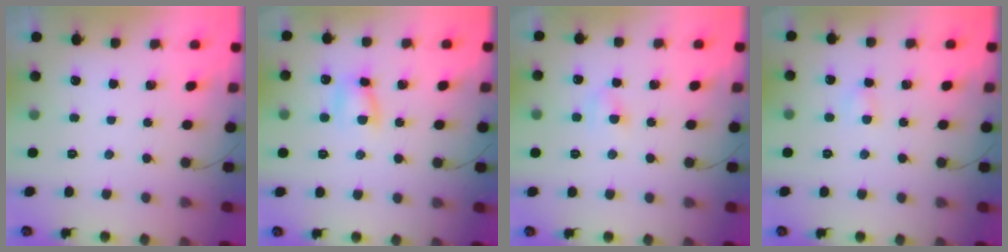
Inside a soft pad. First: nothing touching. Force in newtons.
{"total": 6.2, "press": 6.2, "slide": 0.6}
{"total": 4.2, "press": 4.0, "slide": 1.3}
{"total": 2.9, "press": 2.8, "slide": 0.8}